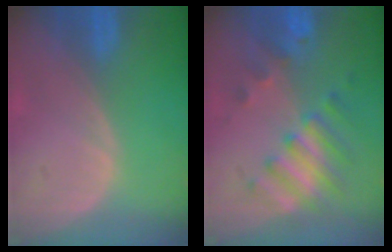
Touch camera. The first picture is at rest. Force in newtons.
{"total": 7.1, "press": 6.9, "slide": 1.7}